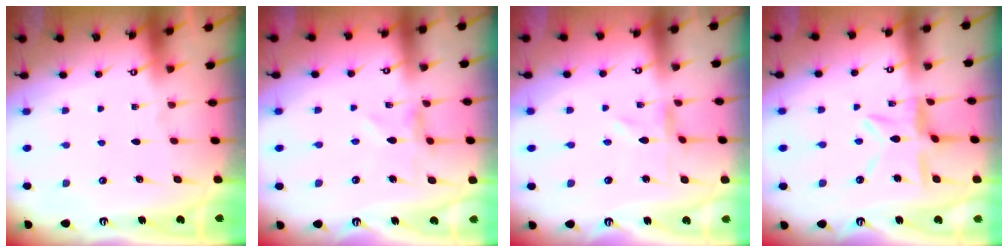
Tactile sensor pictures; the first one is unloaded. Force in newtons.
{"total": 1.8, "press": 1.8, "slide": 0.2}
{"total": 0.0}
{"total": 10.0, "press": 10.0, "slide": 1.0}